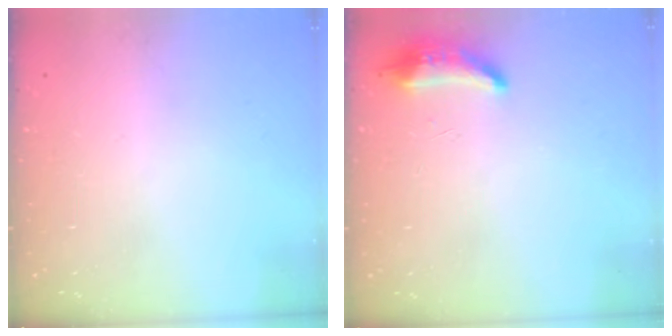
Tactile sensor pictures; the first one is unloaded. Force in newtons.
{"total": 8.7, "press": 8.5, "slide": 2.0}